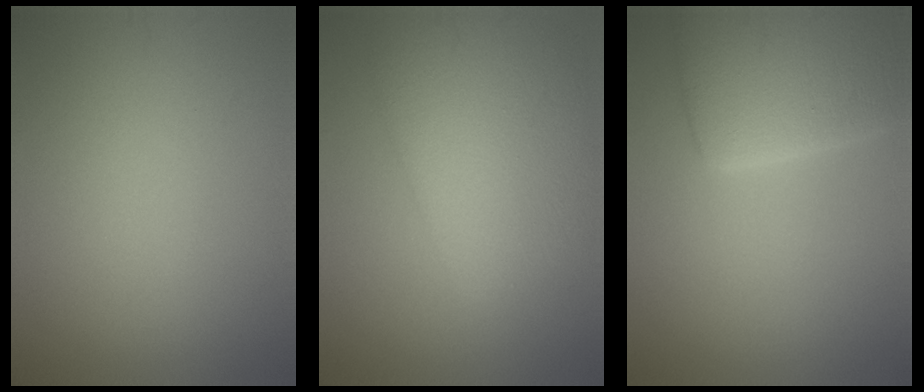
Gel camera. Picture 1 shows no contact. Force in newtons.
{"total": 8.1, "press": 8.1, "slide": 0.3}
{"total": 7.7, "press": 7.6, "slide": 0.5}